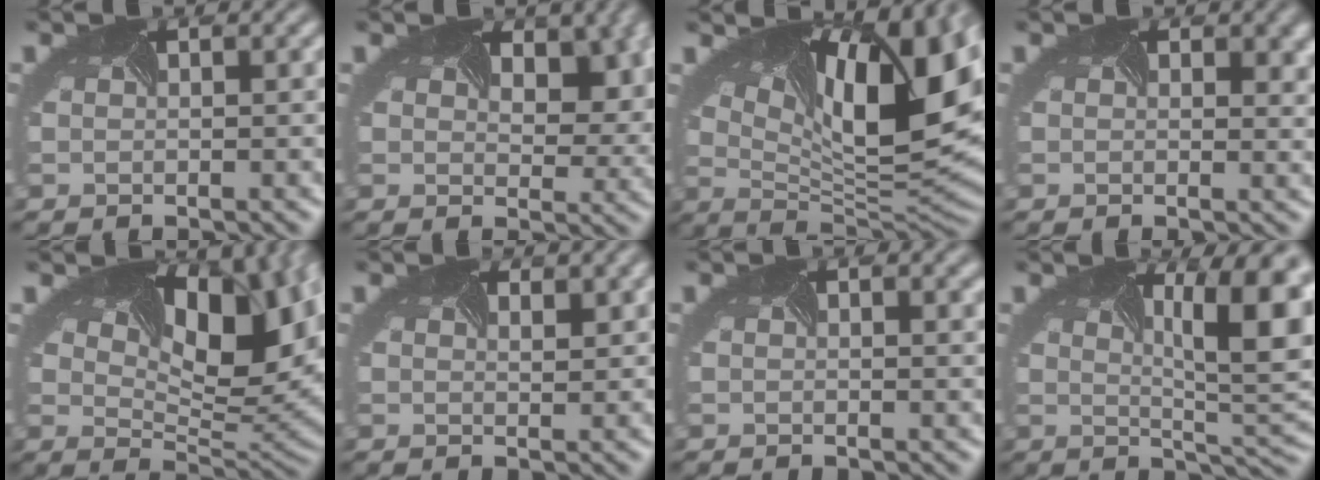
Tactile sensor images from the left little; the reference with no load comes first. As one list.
[{"total": 6.0, "force": [2.2, 3.8, 4.1], "torque": [-0.055, -0.008, 0.035]}, {"total": 14.1, "force": [5.5, 5.6, 11.7], "torque": [-0.178, 0.000, 0.100]}, {"total": 4.4, "force": [1.9, 2.6, 3.0], "torque": [-0.027, 0.003, 0.029]}, {"total": 12.5, "force": [5.5, 5.7, 9.6], "torque": [-0.112, 0.004, 0.090]}, {"total": 1.6, "force": [1.3, 0.6, 0.7], "torque": [0.000, 0.004, 0.003]}, {"total": 1.7, "force": [1.1, 0.7, 1.2], "torque": [-0.012, 0.008, 0.011]}, {"total": 10.3, "force": [2.4, 3.4, 9.4], "torque": [-0.094, 0.008, 0.023]}]